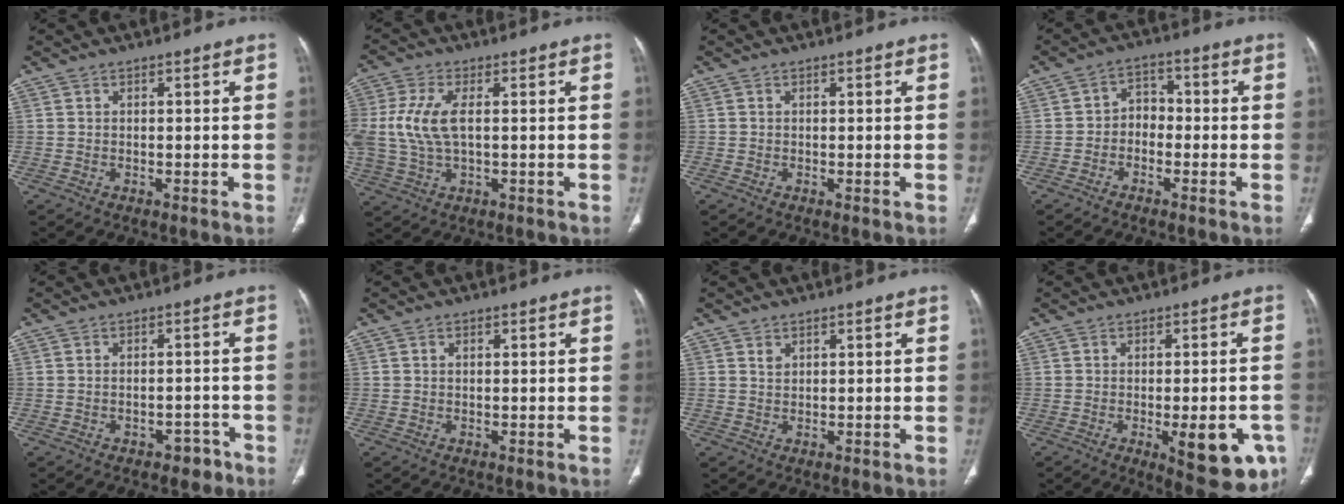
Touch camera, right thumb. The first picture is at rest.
{"total": 9.7, "force": [0.7, 4.6, 8.5], "torque": [-0.218, 0.007, 0.016]}
{"total": 0.0}
{"total": 4.4, "force": [-1.4, 3.4, 2.4], "torque": [-0.017, 0.027, -0.036]}
{"total": 3.1, "force": [-2.2, 1.9, 1.2], "torque": [-0.003, 0.024, -0.022]}
{"total": 0.7, "force": [0.3, 0.5, 0.5], "torque": [-0.006, 0.003, 0.004]}
{"total": 1.2, "force": [0.7, 0.8, 0.5], "torque": [-0.003, -0.005, 0.015]}
{"total": 12.9, "force": [-4.6, 4.6, 11.1], "torque": [-0.116, 0.004, -0.047]}